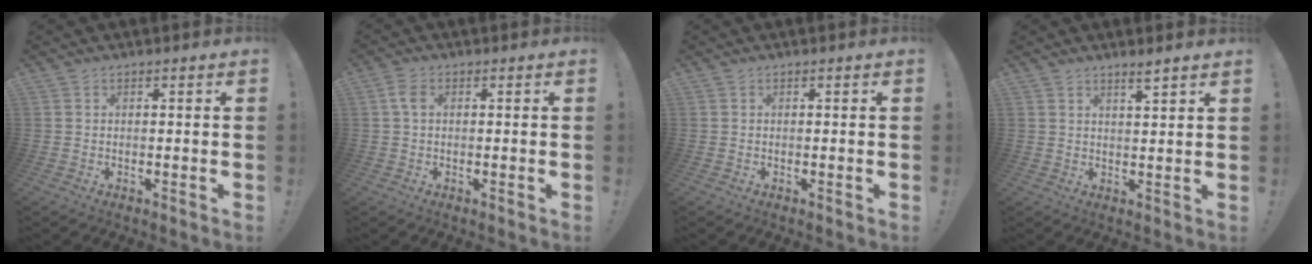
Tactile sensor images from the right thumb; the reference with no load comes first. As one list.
[{"total": 3.4, "force": [0.8, 2.0, 2.6], "torque": [-0.043, 0.005, 0.013]}, {"total": 0.0}, {"total": 3.2, "force": [2.4, -0.2, 2.1], "torque": [-0.021, -0.020, 0.036]}]